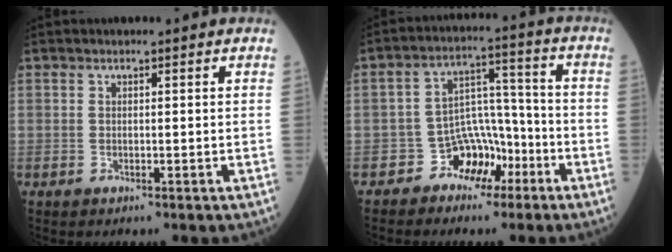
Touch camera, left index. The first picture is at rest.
{"total": 7.1, "force": [-4.3, 5.0, 2.6], "torque": [-0.045, 0.028, -0.069]}